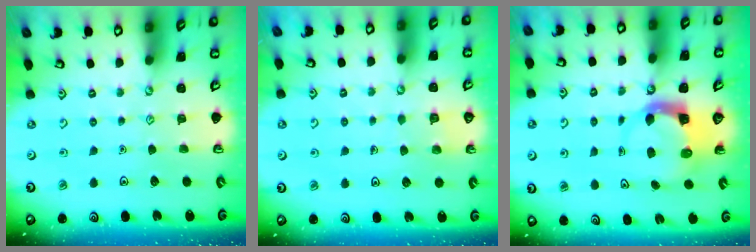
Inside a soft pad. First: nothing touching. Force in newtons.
{"total": 2.9, "press": 2.9, "slide": 0.2}
{"total": 3.9, "press": 3.9, "slide": 0.6}